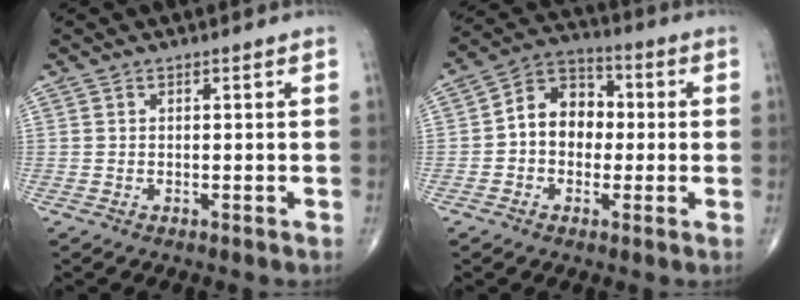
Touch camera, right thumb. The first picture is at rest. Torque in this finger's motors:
{"motor_torque": [0.10, 0.29, 0.31, 0.10, 0.07]}